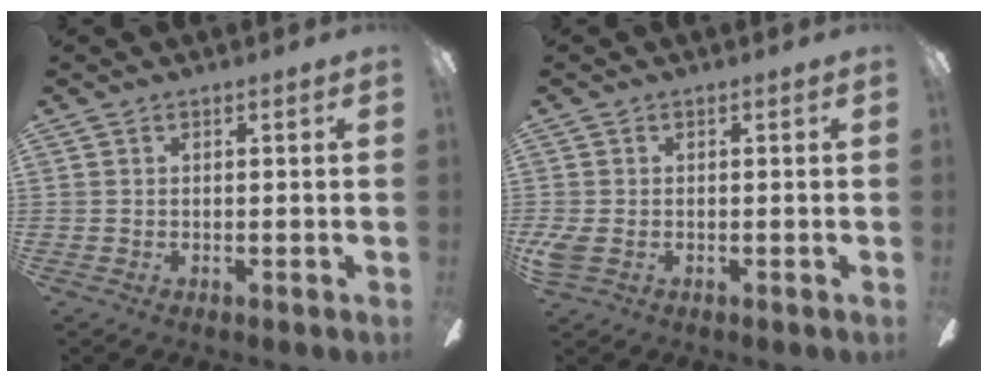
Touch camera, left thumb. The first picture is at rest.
{"total": 3.3, "force": [-0.7, 2.2, 2.4], "torque": [-0.061, 0.000, -0.017]}